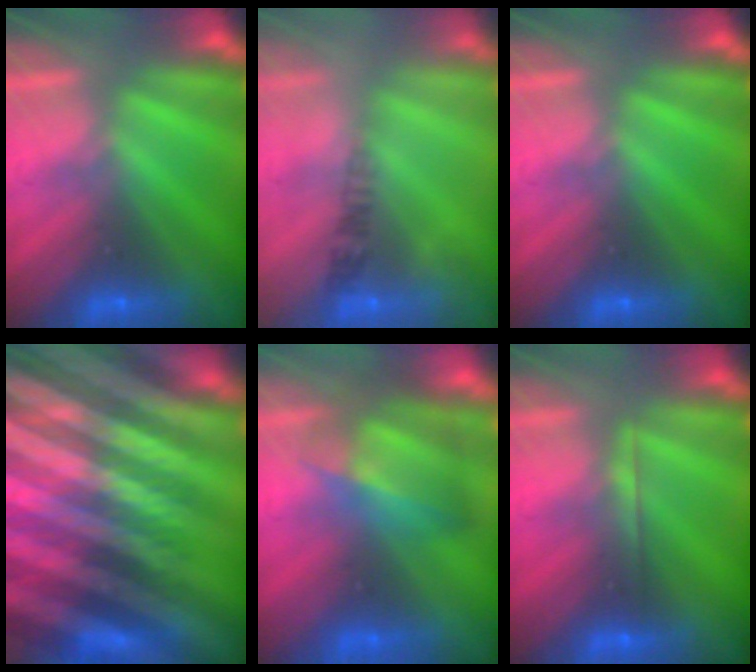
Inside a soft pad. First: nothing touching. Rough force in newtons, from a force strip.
{"total": 2.5}
{"total": 0.0}
{"total": 12.7}
{"total": 4.8}
{"total": 1.8}